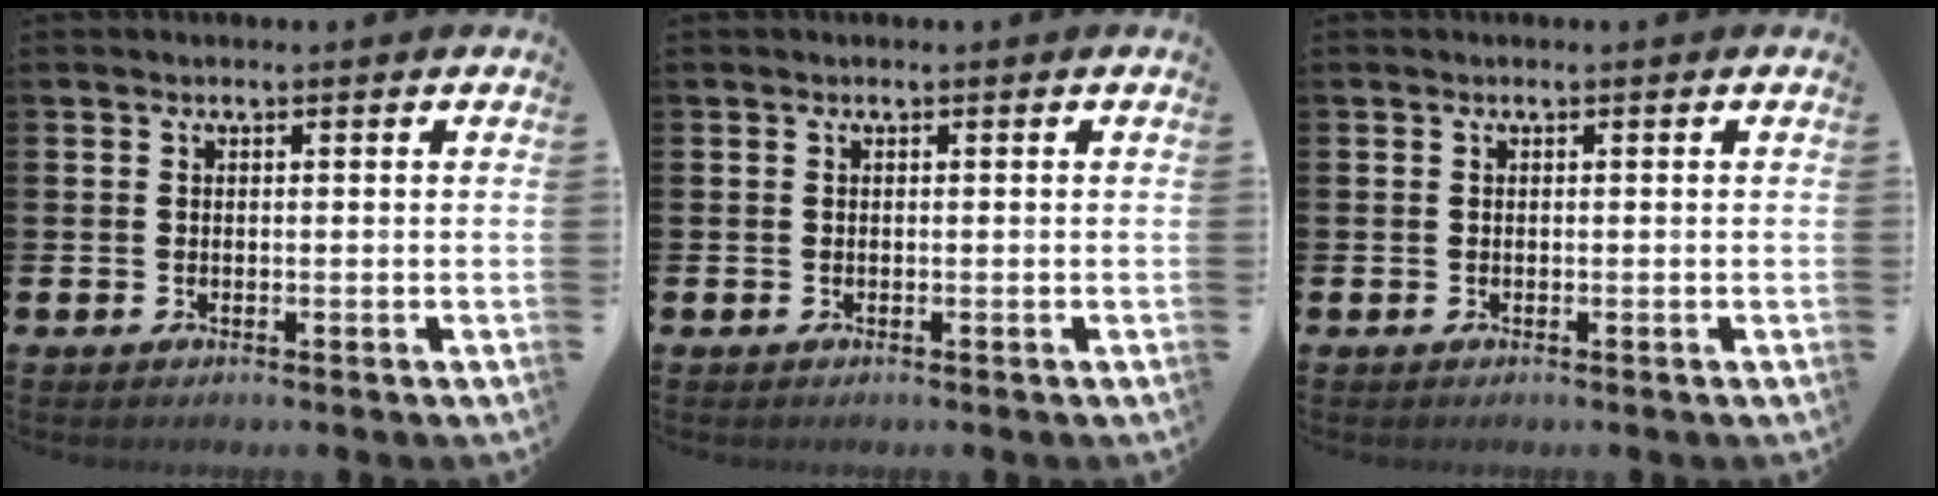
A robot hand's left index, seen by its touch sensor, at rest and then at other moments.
{"total": 0.0}
{"total": 0.0}